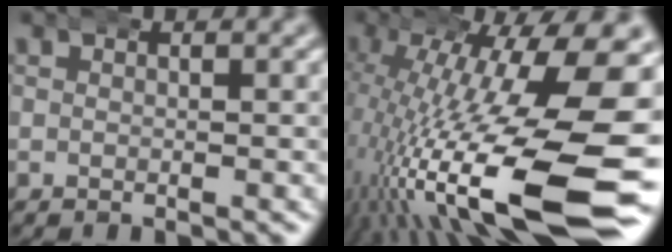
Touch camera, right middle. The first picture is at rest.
{"total": 17.4, "force": [-4.9, 5.8, 15.7], "torque": [-0.226, -0.026, -0.054]}